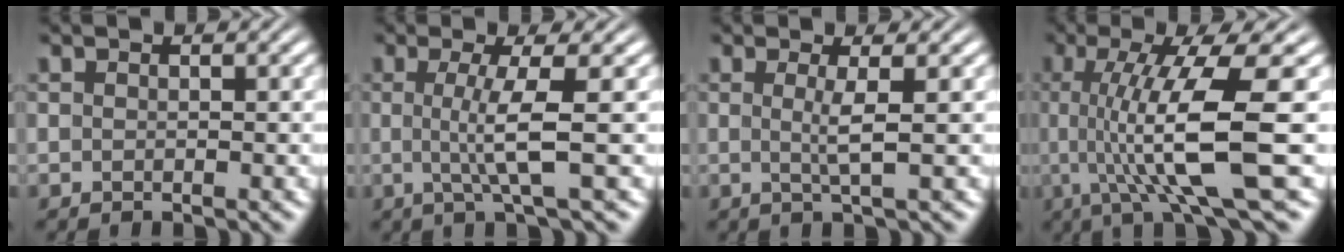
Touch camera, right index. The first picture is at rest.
{"total": 3.7, "force": [0.0, -0.5, 3.7], "torque": [-0.073, -0.007, 0.003]}
{"total": 2.0, "force": [0.2, -0.5, 1.9], "torque": [-0.041, -0.013, 0.008]}
{"total": 9.4, "force": [0.2, 1.8, 9.2], "torque": [-0.156, -0.008, 0.007]}